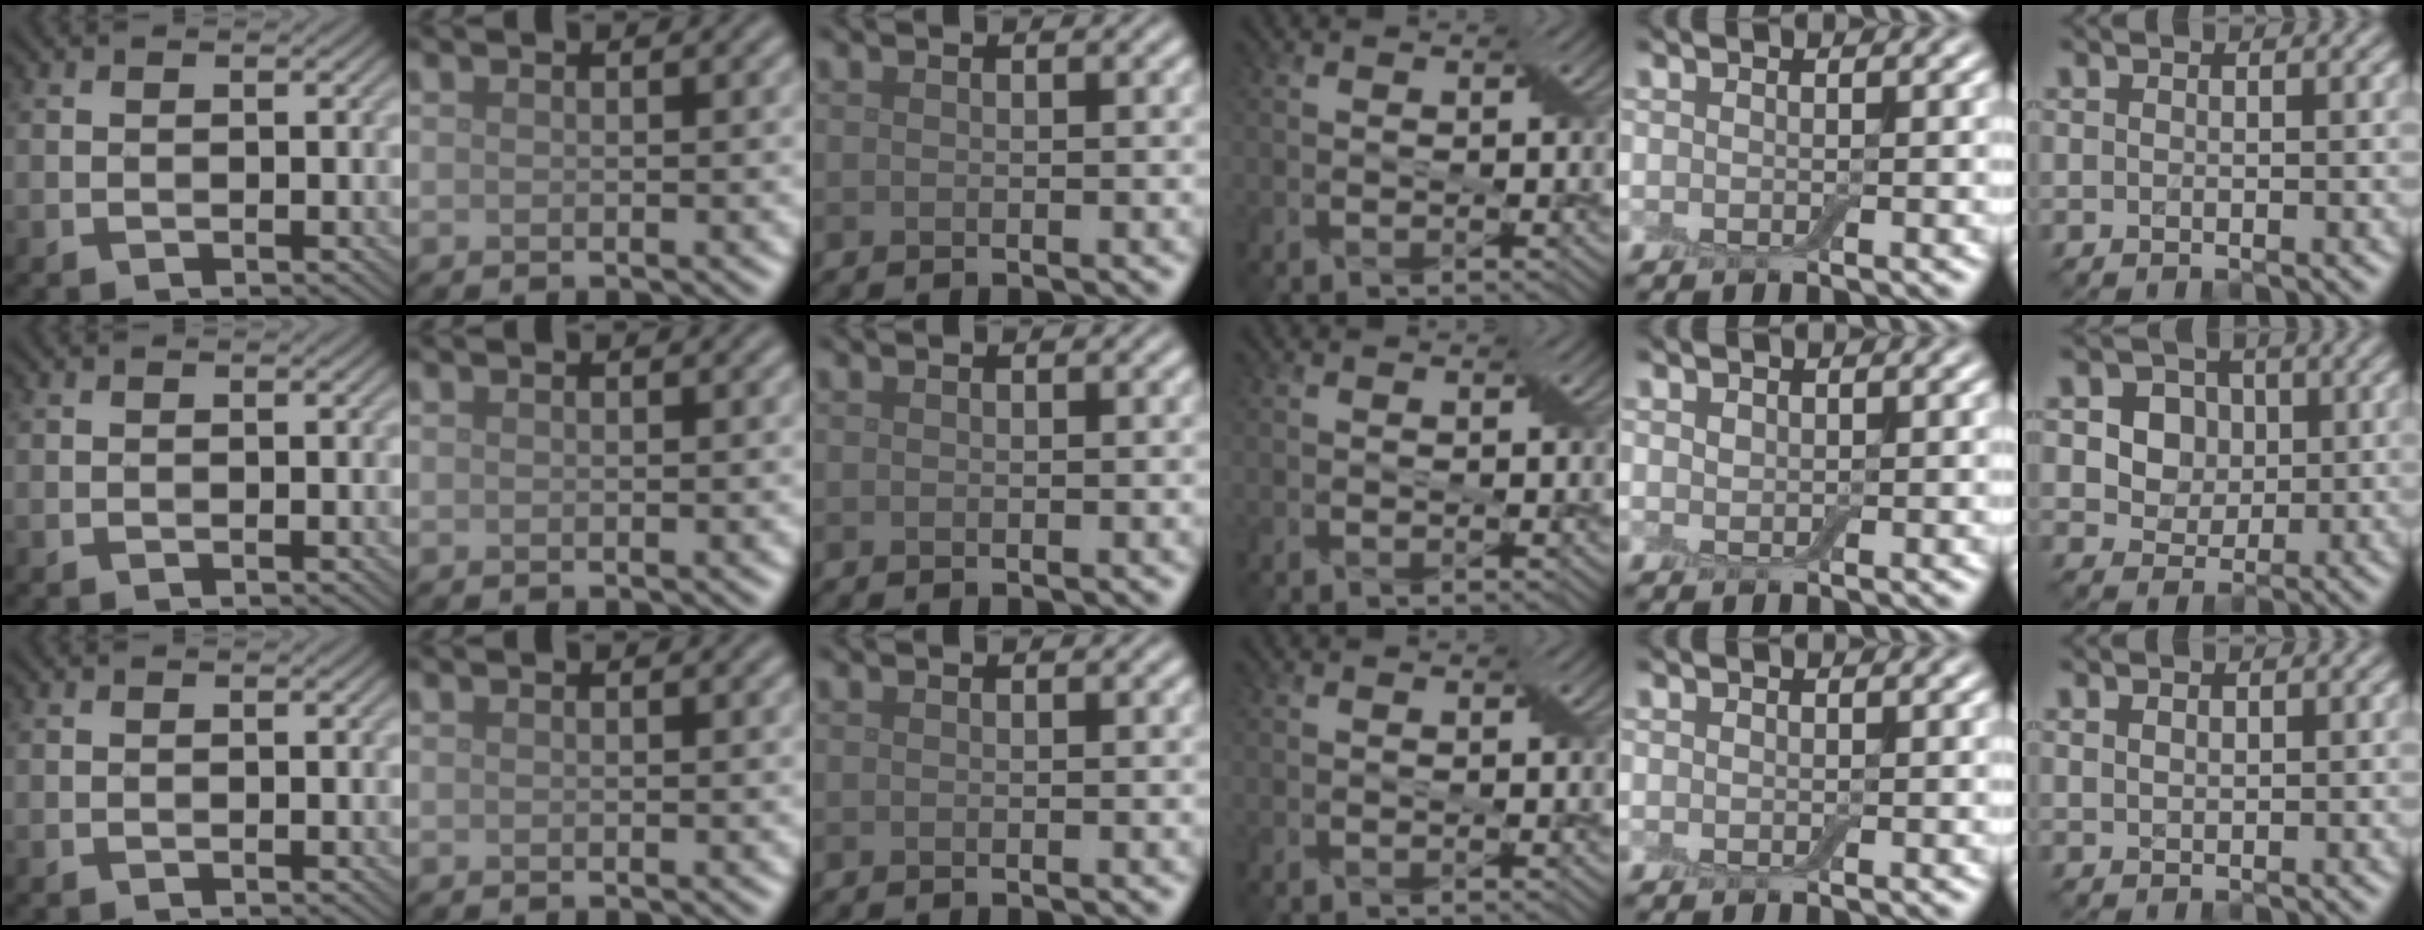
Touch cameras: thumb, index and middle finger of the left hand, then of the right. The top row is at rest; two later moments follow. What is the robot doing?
{"motion": "extract", "object": "drawer"}